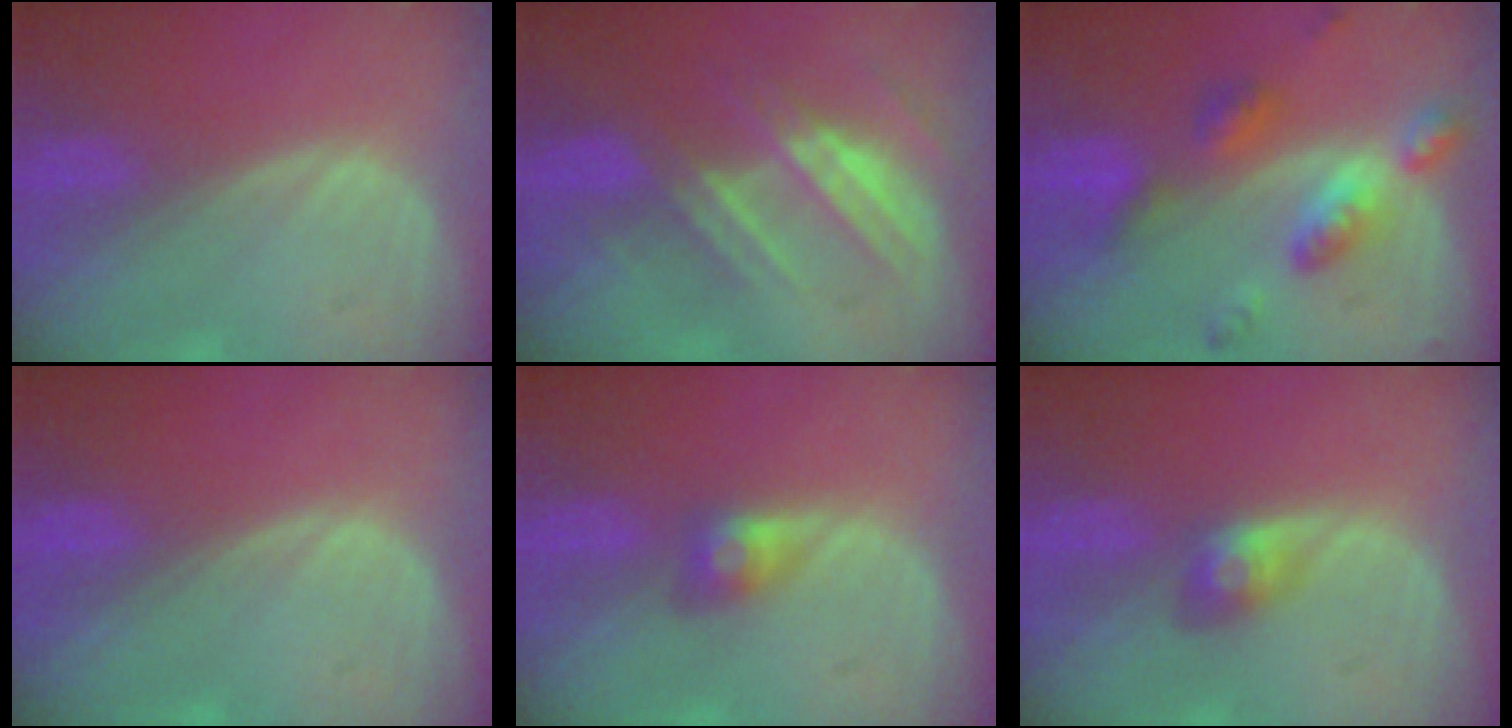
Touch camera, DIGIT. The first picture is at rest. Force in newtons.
{"total": 7.4, "press": 6.9, "slide": 2.7}
{"total": 7.4, "press": 7.4, "slide": 0.5}
{"total": 0.0}
{"total": 3.1, "press": 2.7, "slide": 1.5}
{"total": 3.1, "press": 2.7, "slide": 1.5}